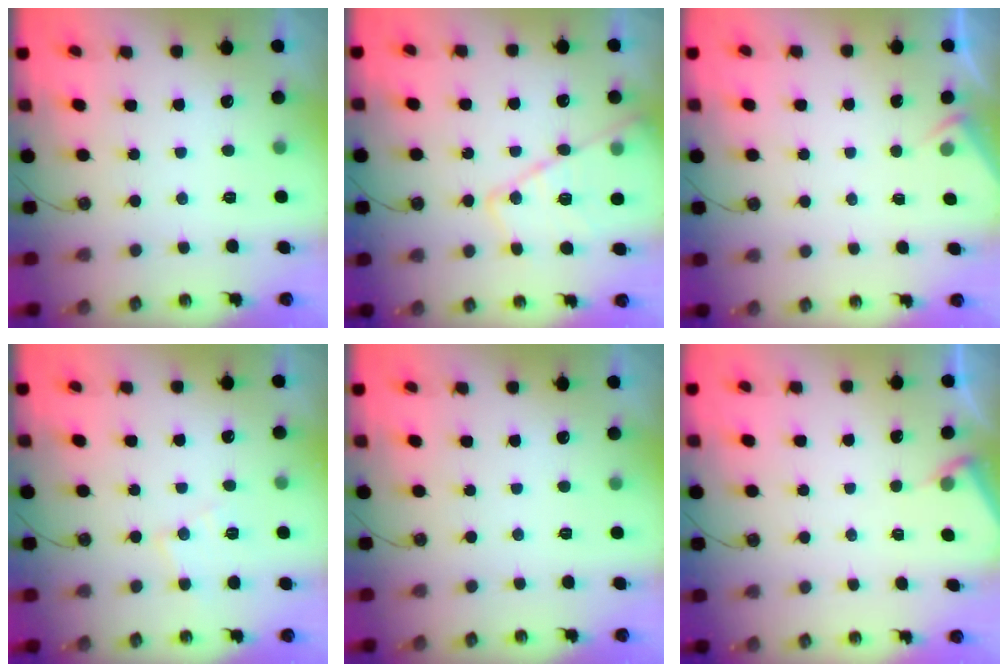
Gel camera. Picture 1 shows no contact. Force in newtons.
{"total": 15.5, "press": 15.4, "slide": 1.2}
{"total": 3.4, "press": 3.3, "slide": 0.5}
{"total": 8.9, "press": 8.9, "slide": 0.6}
{"total": 0.0}
{"total": 3.4, "press": 3.4, "slide": 0.4}